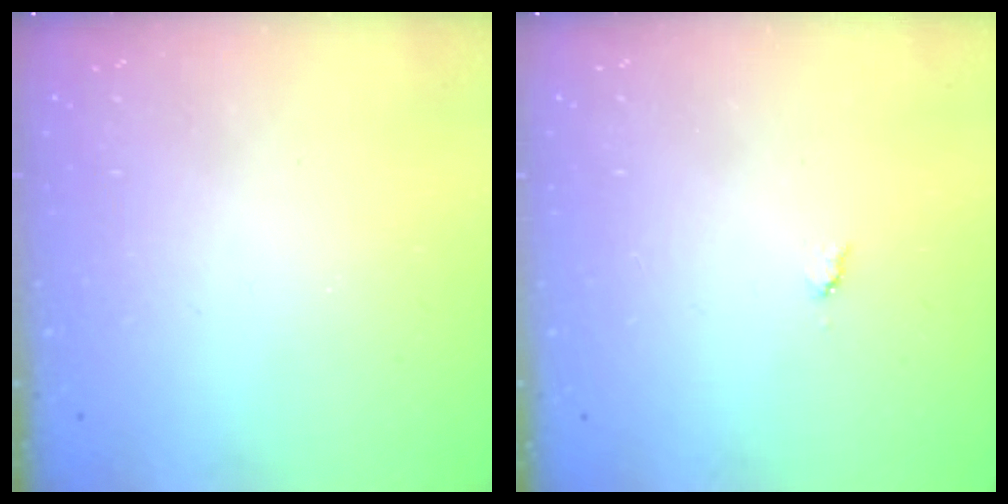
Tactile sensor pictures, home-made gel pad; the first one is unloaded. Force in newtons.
{"total": 3.9, "press": 3.8, "slide": 0.5}